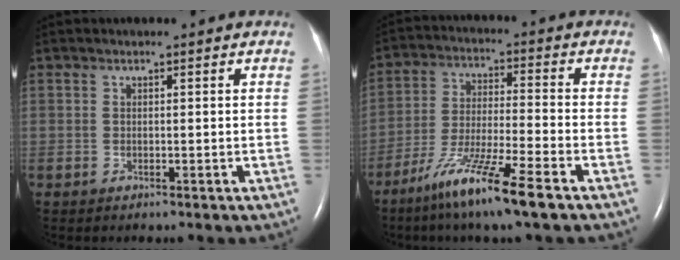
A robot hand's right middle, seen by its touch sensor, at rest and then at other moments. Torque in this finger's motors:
{"motor_torque": [0.44, -0.39, 0.36, 0.16]}